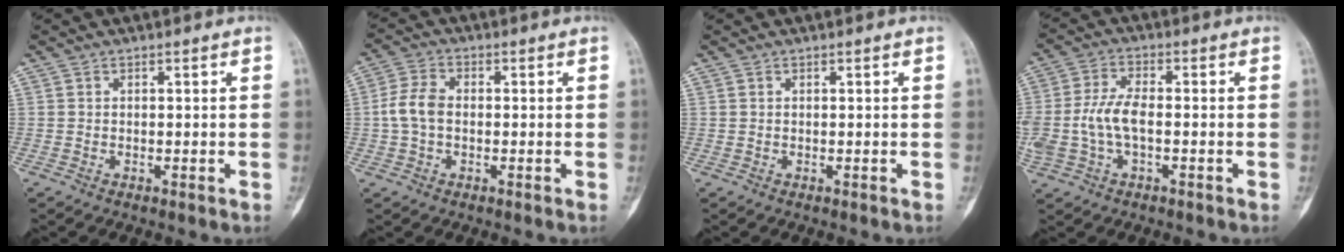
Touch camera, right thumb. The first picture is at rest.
{"total": 5.6, "force": [-0.4, 3.7, 4.2], "torque": [-0.090, 0.015, -0.015]}
{"total": 0.0}
{"total": 8.1, "force": [-1.1, 4.1, 6.9], "torque": [-0.164, 0.025, -0.021]}